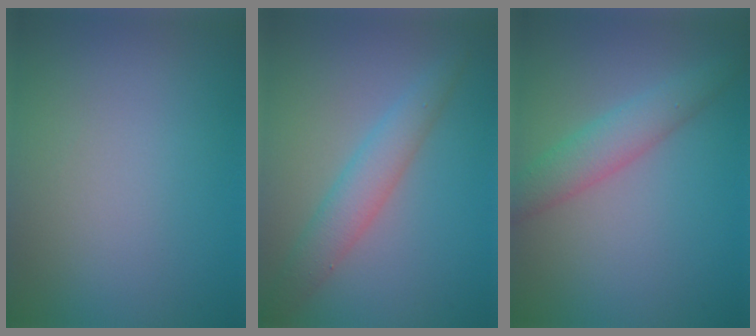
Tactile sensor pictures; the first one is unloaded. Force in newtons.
{"total": 3.4, "press": 3.4, "slide": 0.1}
{"total": 3.4, "press": 3.4, "slide": 0.1}